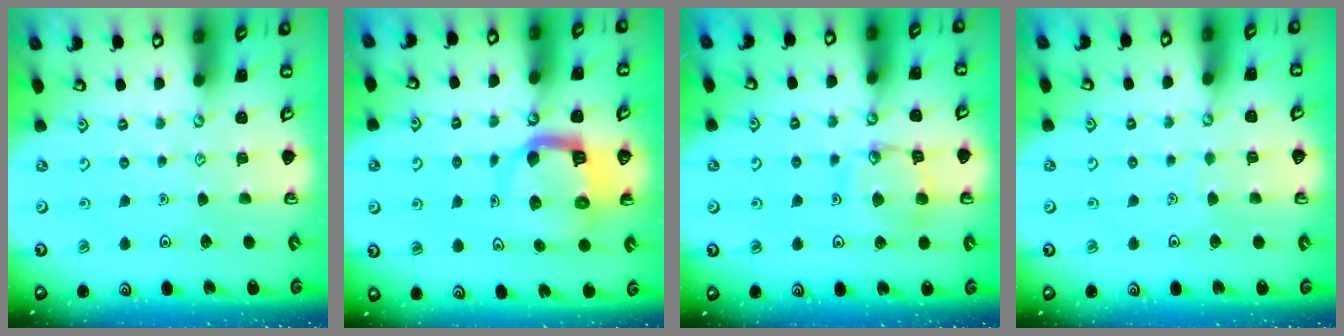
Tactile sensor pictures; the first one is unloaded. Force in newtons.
{"total": 11.0, "press": 10.9, "slide": 1.3}
{"total": 13.3, "press": 13.2, "slide": 1.2}
{"total": 1.3, "press": 1.3, "slide": 0.1}